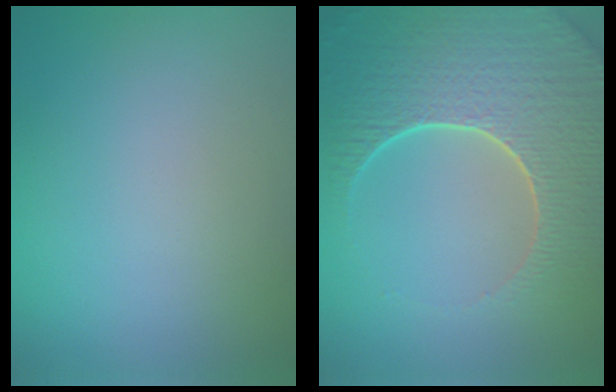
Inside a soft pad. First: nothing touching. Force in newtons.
{"total": 8.7, "press": 6.4, "slide": 5.9}